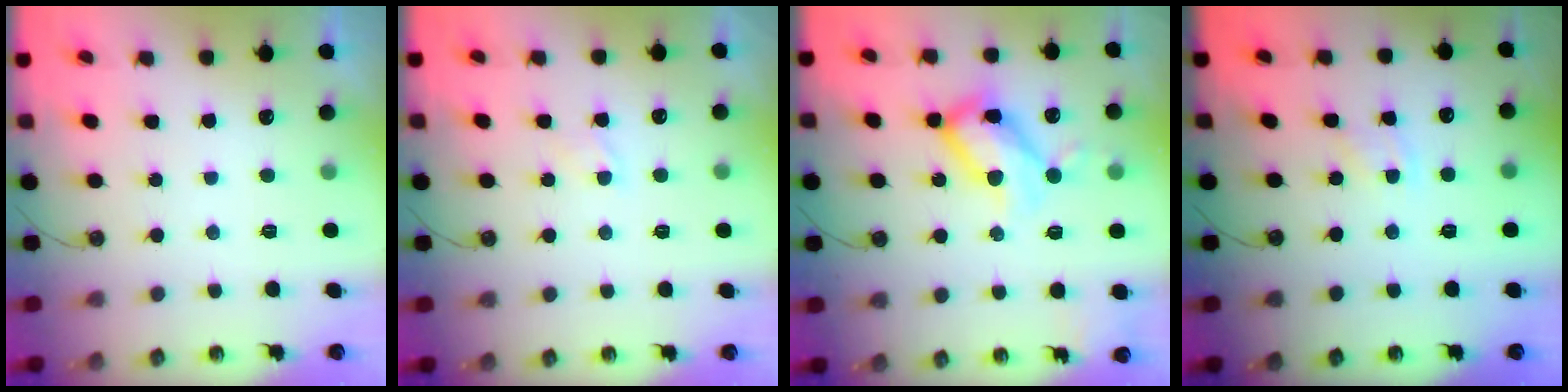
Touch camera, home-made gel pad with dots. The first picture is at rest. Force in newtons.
{"total": 3.0, "press": 3.0, "slide": 0.4}
{"total": 17.9, "press": 17.8, "slide": 1.5}
{"total": 4.5, "press": 4.4, "slide": 0.5}